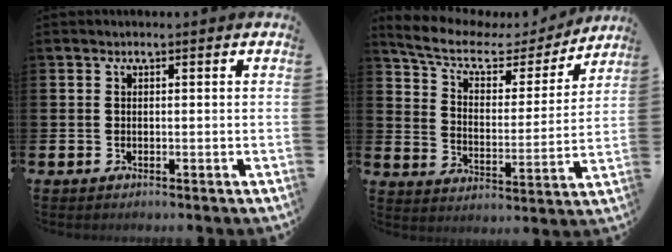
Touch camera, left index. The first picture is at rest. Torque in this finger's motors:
{"motor_torque": [0.62, -0.47, 0.24, 0.05]}